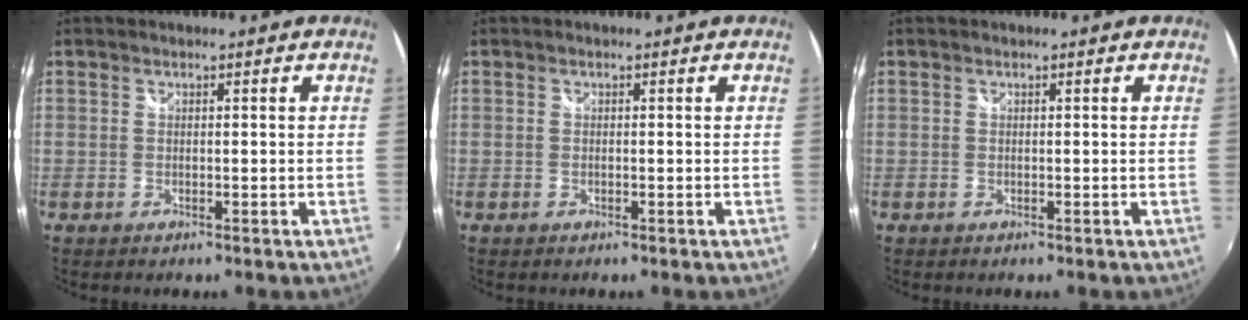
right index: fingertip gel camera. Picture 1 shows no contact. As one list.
[{"total": 0.0}, {"total": 0.0}]